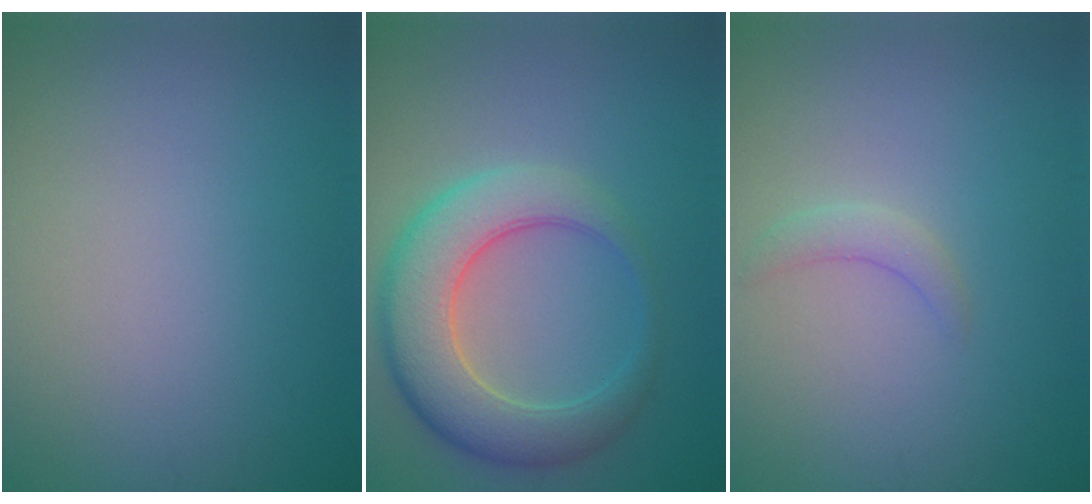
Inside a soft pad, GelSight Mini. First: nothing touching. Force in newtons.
{"total": 7.1, "press": 7.1, "slide": 0.5}
{"total": 1.3, "press": 1.3, "slide": 0.2}